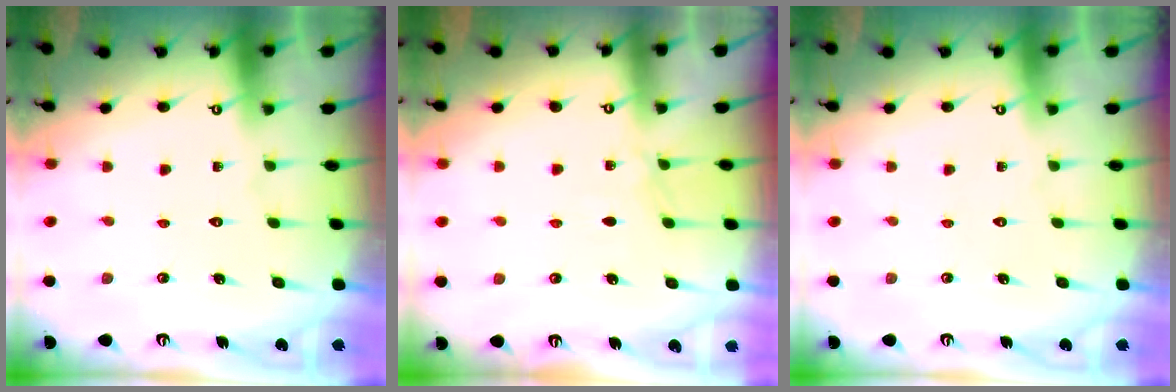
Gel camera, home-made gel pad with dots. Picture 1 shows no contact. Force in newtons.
{"total": 3.5, "press": 3.5, "slide": 0.5}
{"total": 0.0}